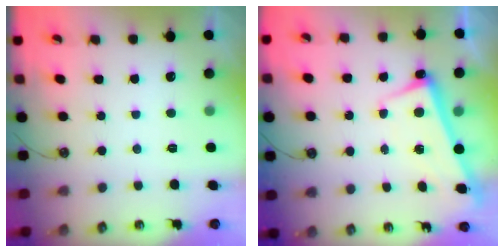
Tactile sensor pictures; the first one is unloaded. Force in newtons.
{"total": 2.4, "press": 2.3, "slide": 0.9}